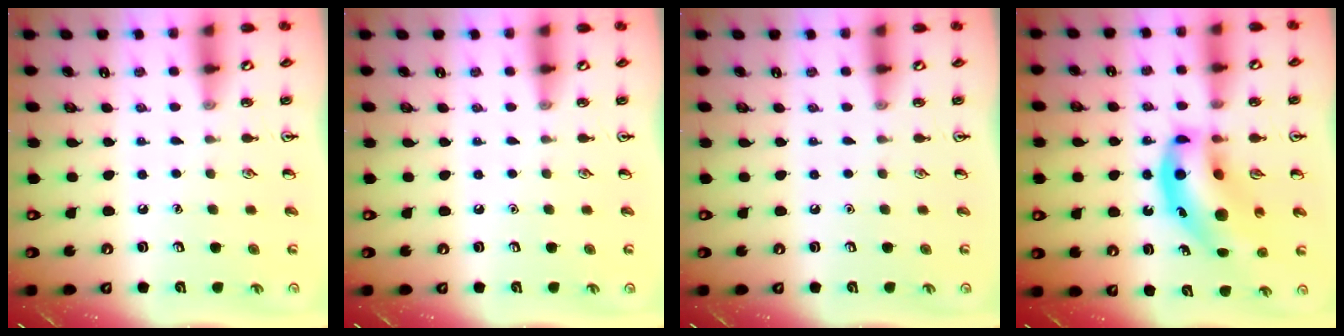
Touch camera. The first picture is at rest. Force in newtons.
{"total": 0.0}
{"total": 0.0}
{"total": 16.2, "press": 15.5, "slide": 4.7}